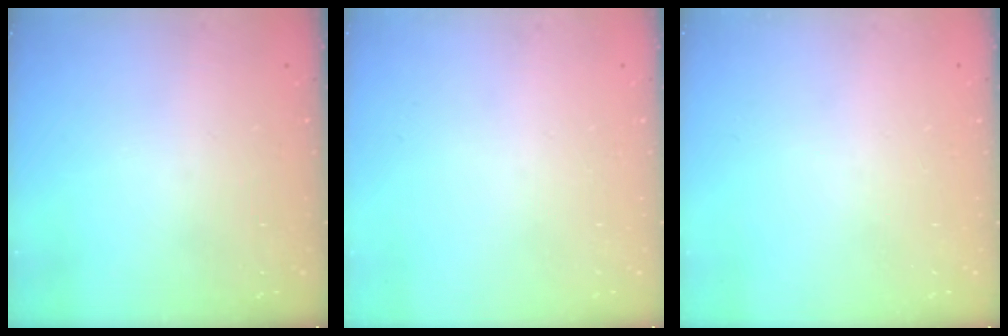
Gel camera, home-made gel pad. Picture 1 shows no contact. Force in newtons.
{"total": 0.0}
{"total": 0.0}